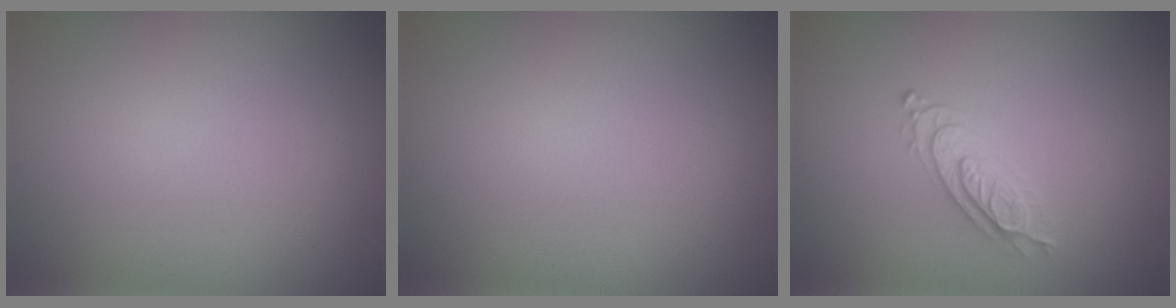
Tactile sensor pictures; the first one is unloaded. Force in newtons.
{"total": 0.0}
{"total": 2.2, "press": 2.1, "slide": 0.7}